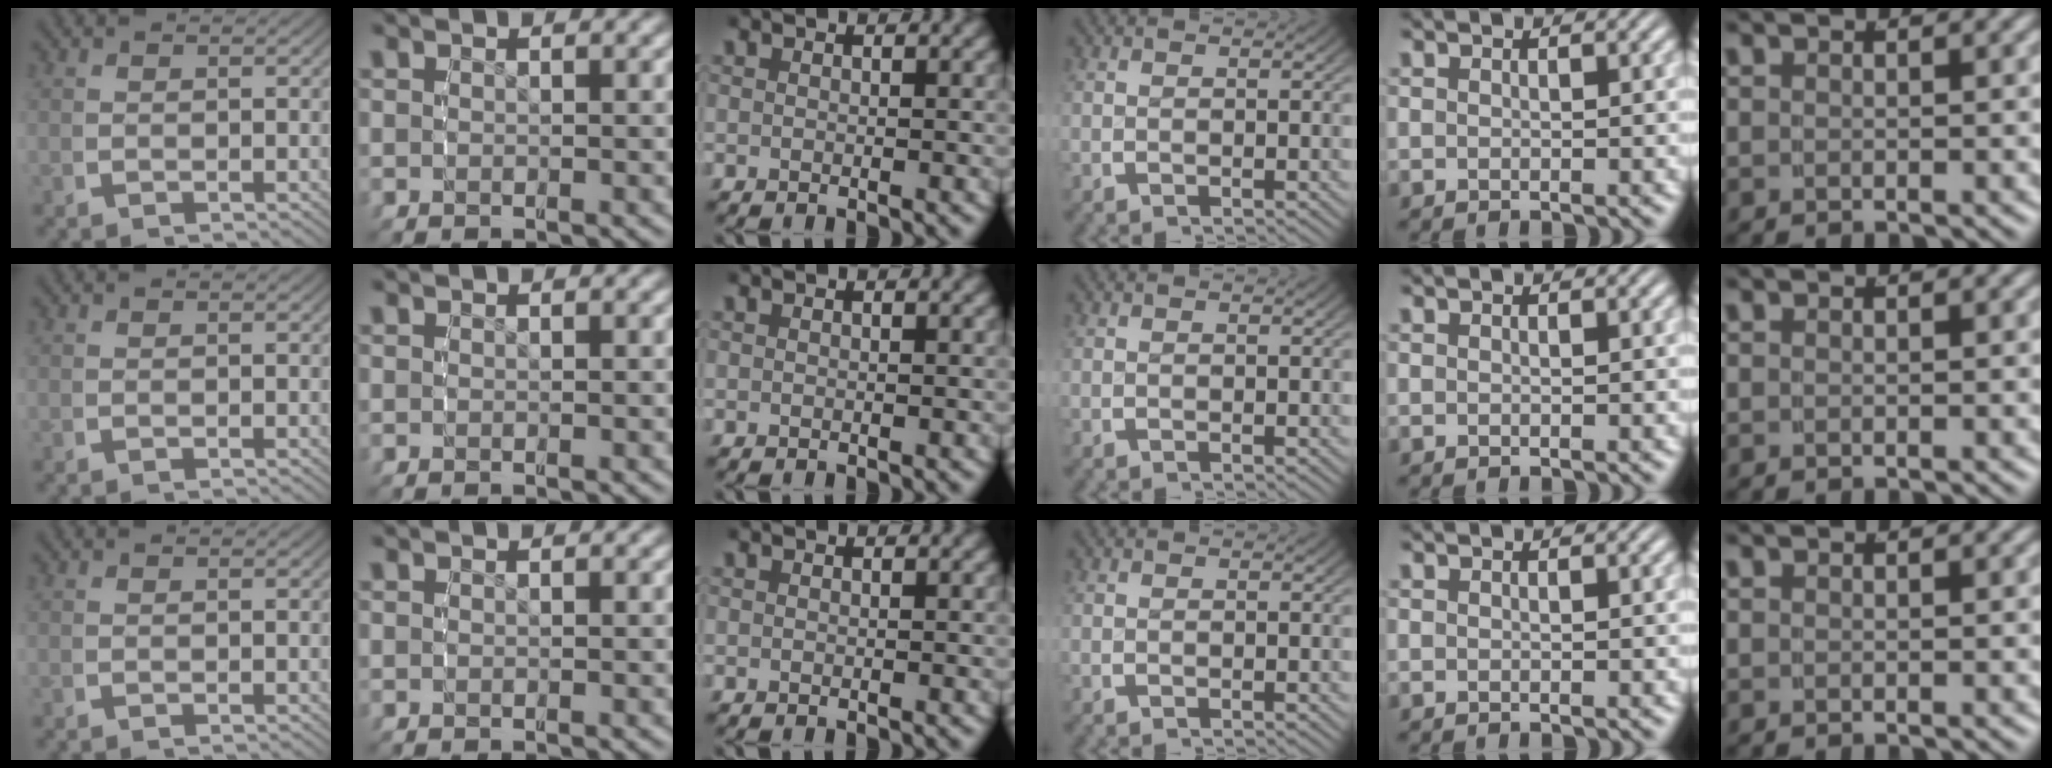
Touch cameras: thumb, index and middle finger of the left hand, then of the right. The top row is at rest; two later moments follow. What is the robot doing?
{"motion": "reach", "object": "coat"}